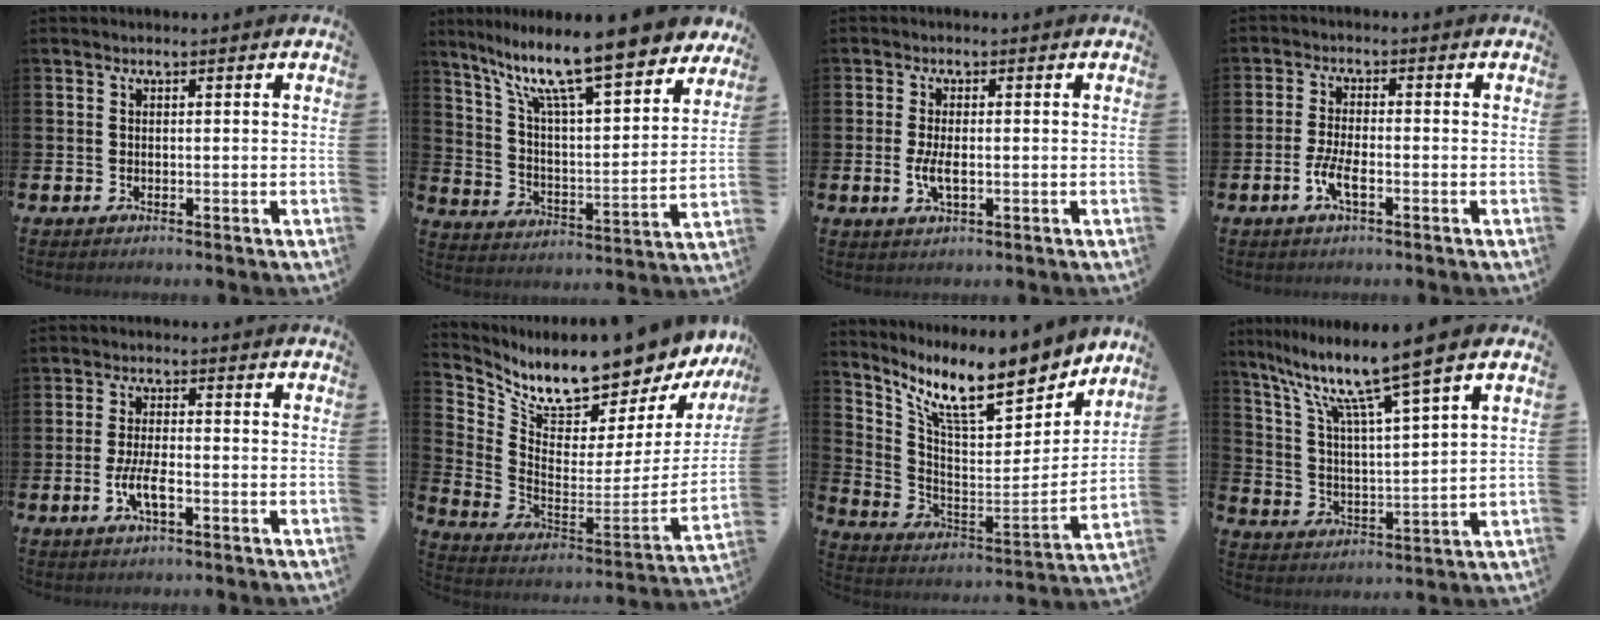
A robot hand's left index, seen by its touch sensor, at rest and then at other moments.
{"total": 13.4, "force": [11.0, 2.2, 7.3], "torque": [-0.165, -0.073, 0.184]}
{"total": 3.2, "force": [-0.3, 1.3, 2.9], "torque": [-0.055, -0.004, -0.009]}
{"total": 3.5, "force": [-1.4, 1.0, 3.0], "torque": [-0.065, -0.001, -0.028]}
{"total": 4.0, "force": [-1.3, 1.1, 3.7], "torque": [-0.060, -0.001, -0.027]}
{"total": 9.7, "force": [8.9, 1.8, 3.2], "torque": [-0.091, -0.086, 0.146]}
{"total": 12.9, "force": [10.6, 3.0, 6.7], "torque": [-0.148, -0.075, 0.176]}
{"total": 10.3, "force": [8.0, 0.8, 6.5], "torque": [-0.148, -0.042, 0.129]}